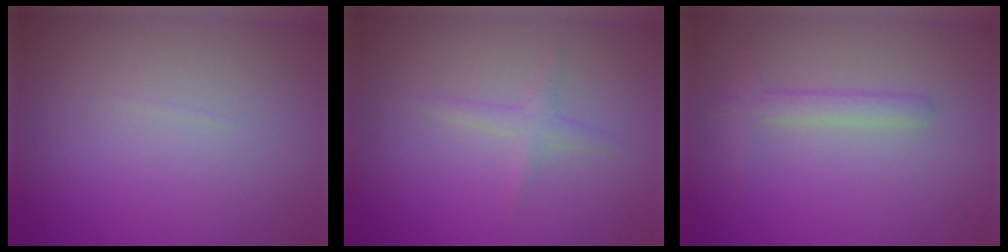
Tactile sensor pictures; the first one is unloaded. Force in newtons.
{"total": 1.3, "press": 1.3, "slide": 0.0}
{"total": 1.8, "press": 1.8, "slide": 0.1}